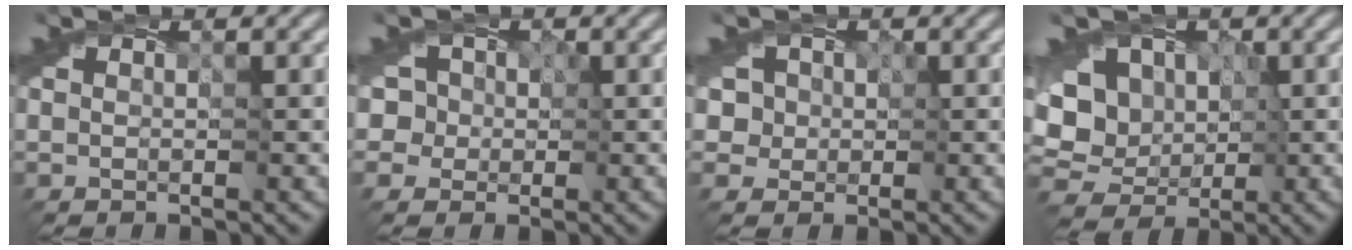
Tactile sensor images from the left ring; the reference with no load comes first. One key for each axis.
{"total": 3.7, "fx": -0.7, "fy": 3.6, "fz": 0.3, "tx": 0.018, "ty": 0.025, "tz": -0.040}
{"total": 2.8, "fx": 0.7, "fy": 2.7, "fz": 0.3, "tx": 0.013, "ty": 0.020, "tz": -0.007}
{"total": 7.5, "fx": 1.4, "fy": 6.4, "fz": 3.7, "tx": -0.059, "ty": 0.016, "tz": -0.001}